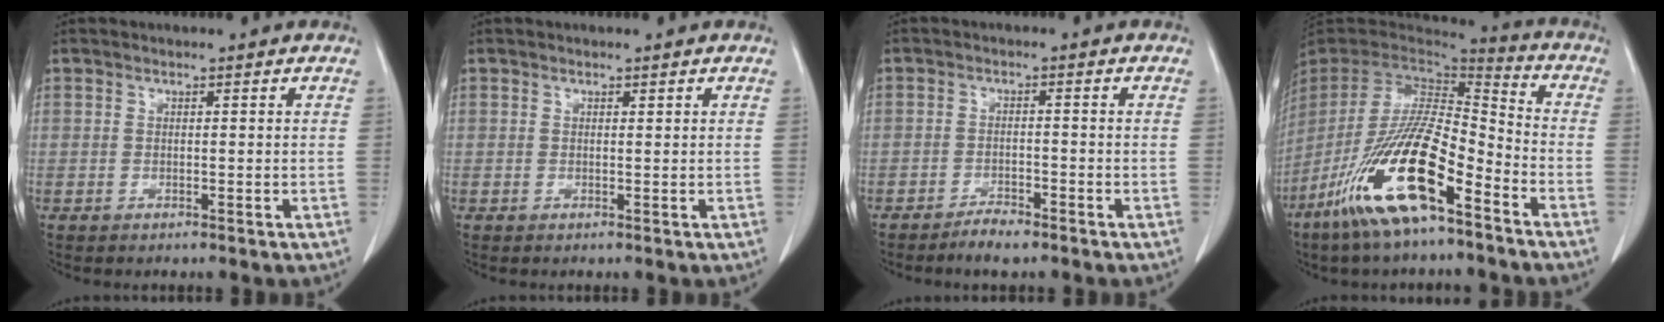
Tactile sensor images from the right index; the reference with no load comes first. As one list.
[{"total": 0.0}, {"total": 3.0, "force": [-2.5, 0.6, 1.6], "torque": [-0.029, -0.001, -0.042]}, {"total": 18.0, "force": [-10.0, 3.5, 14.5], "torque": [-0.301, -0.035, -0.186]}]